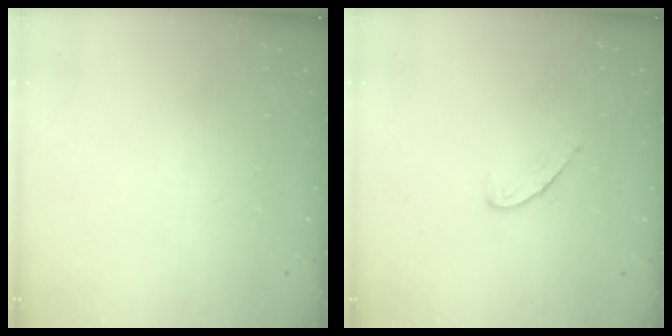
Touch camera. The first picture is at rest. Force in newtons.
{"total": 6.5, "press": 6.4, "slide": 0.6}